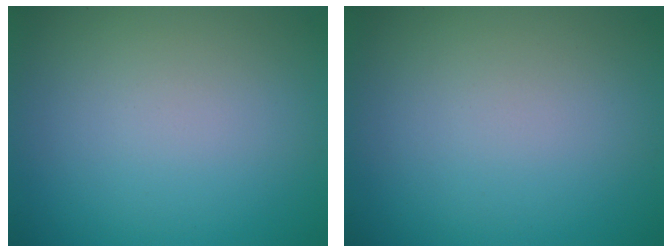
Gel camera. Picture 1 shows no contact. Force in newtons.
{"total": 0.0}